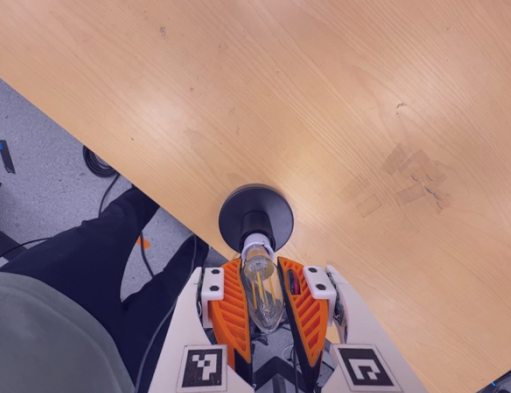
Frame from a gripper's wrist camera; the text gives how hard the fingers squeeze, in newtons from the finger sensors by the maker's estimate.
{"total": 20.8, "left": 22.4, "right": 19.2}